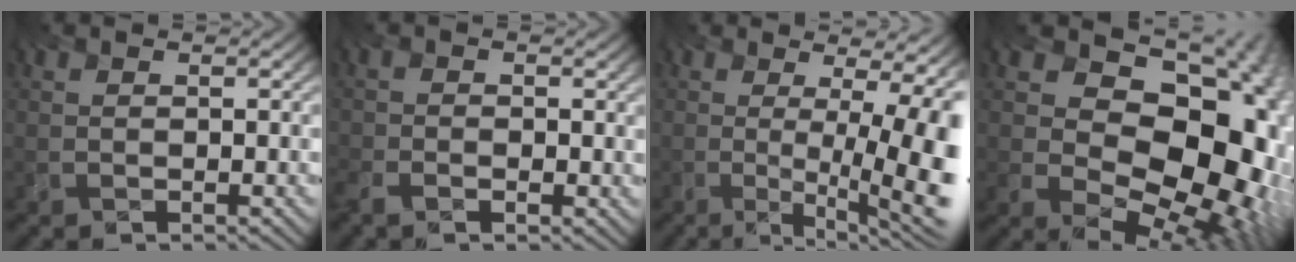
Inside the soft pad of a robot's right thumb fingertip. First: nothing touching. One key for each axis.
{"total": 1.6, "fx": -1.1, "fy": 1.1, "fz": 0.1, "tx": -0.009, "ty": -0.002, "tz": -0.021}
{"total": 12.4, "fx": 0.2, "fy": 3.7, "fz": 11.9, "tx": -0.139, "ty": 0.027, "tz": 0.013}
{"total": 16.4, "fx": 1.4, "fy": 11.8, "fz": 11.3, "tx": -0.128, "ty": 0.001, "tz": 0.032}